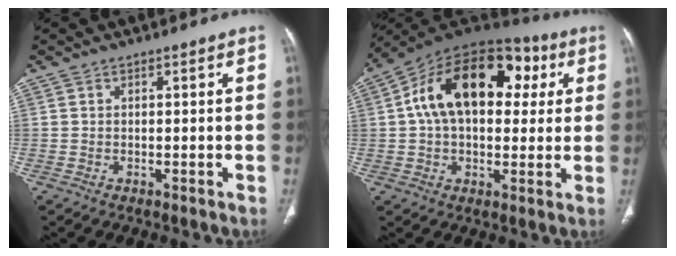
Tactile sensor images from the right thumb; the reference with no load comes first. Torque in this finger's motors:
{"motor_torque": [2.29, 2.72, 1.12, -0.30, 0.21]}